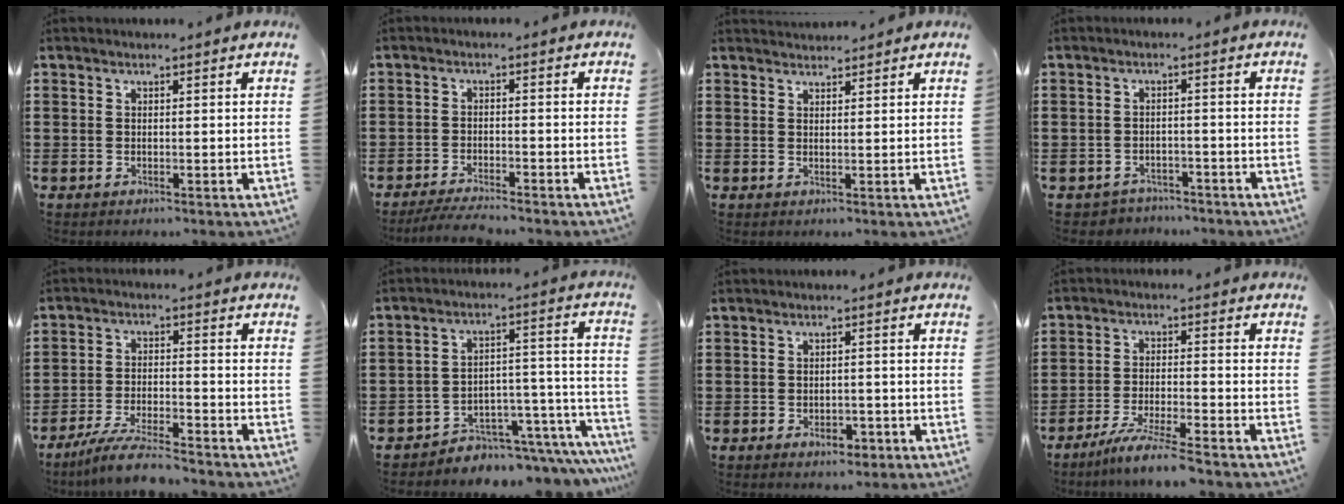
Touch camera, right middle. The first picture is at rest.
{"total": 3.4, "force": [-3.1, 0.0, 1.3], "torque": [-0.028, -0.005, -0.063]}
{"total": 1.6, "force": [1.6, 0.1, -0.2], "torque": [-0.001, 0.001, 0.032]}
{"total": 2.3, "force": [-2.2, 0.6, -0.3], "torque": [-0.004, 0.002, -0.050]}
{"total": 6.4, "force": [-5.6, 0.5, 3.0], "torque": [-0.065, -0.007, -0.108]}
{"total": 4.4, "force": [-4.1, 1.7, 0.4], "torque": [-0.012, 0.003, -0.081]}
{"total": 2.5, "force": [-1.6, 1.4, 1.3], "torque": [-0.017, -0.001, -0.033]}
{"total": 5.6, "force": [-4.9, -0.5, 2.7], "torque": [-0.054, -0.015, -0.092]}